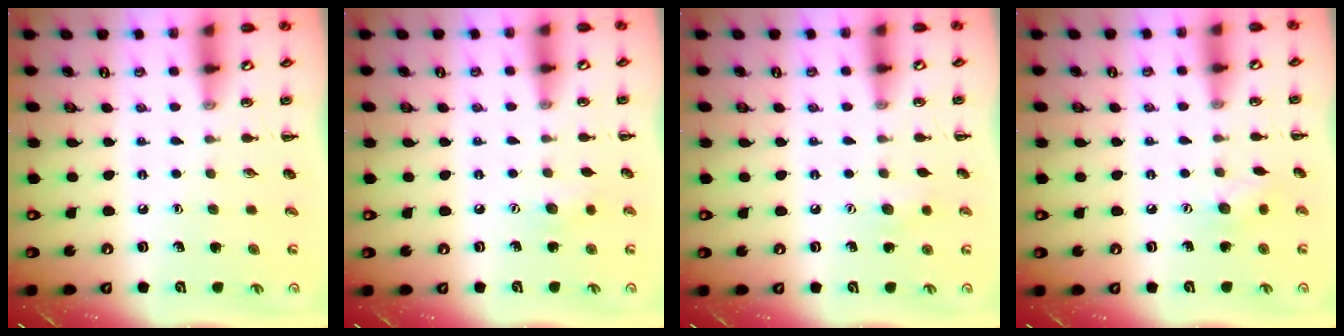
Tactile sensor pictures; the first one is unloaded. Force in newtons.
{"total": 5.8, "press": 5.7, "slide": 1.3}
{"total": 6.0, "press": 5.8, "slide": 1.2}
{"total": 6.7, "press": 6.5, "slide": 1.4}